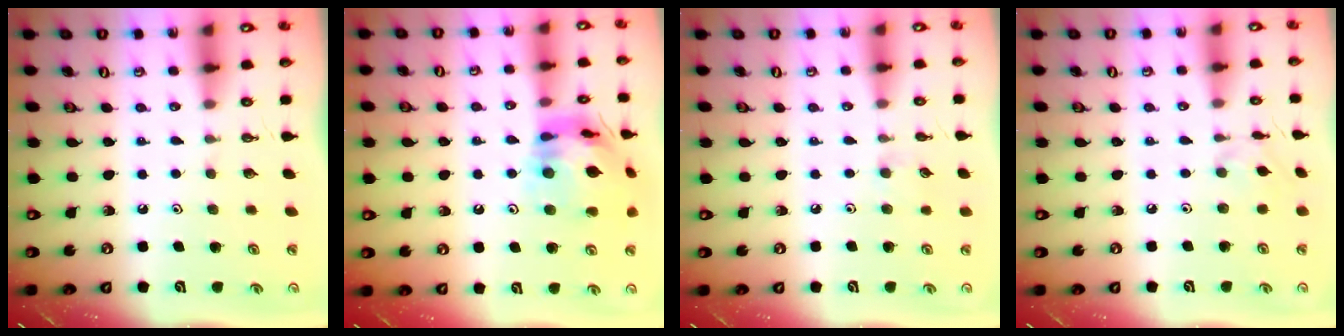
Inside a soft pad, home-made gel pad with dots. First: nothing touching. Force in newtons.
{"total": 18.3, "press": 18.2, "slide": 1.9}
{"total": 4.7, "press": 4.6, "slide": 0.7}
{"total": 1.6, "press": 1.6, "slide": 0.2}